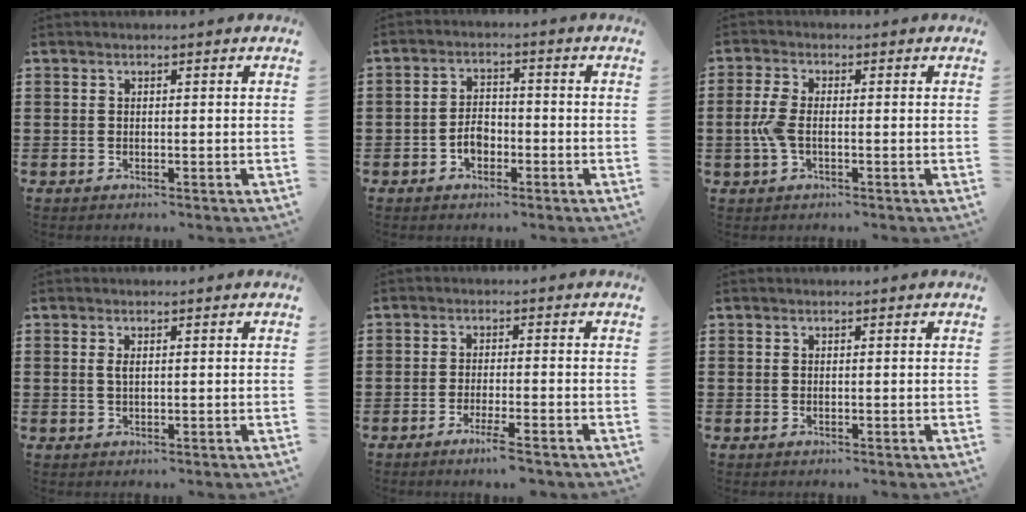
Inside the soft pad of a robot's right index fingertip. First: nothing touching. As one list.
[{"total": 3.6, "force": [-1.5, 2.3, 2.3], "torque": [-0.052, 0.002, -0.032]}, {"total": 4.0, "force": [-0.8, 1.8, 3.5], "torque": [-0.089, -0.006, -0.021]}, {"total": 1.2, "force": [0.3, 0.4, 1.1], "torque": [-0.023, 0.002, 0.005]}, {"total": 5.6, "force": [-4.3, 0.4, 3.6], "torque": [-0.063, -0.007, -0.075]}, {"total": 0.0}]